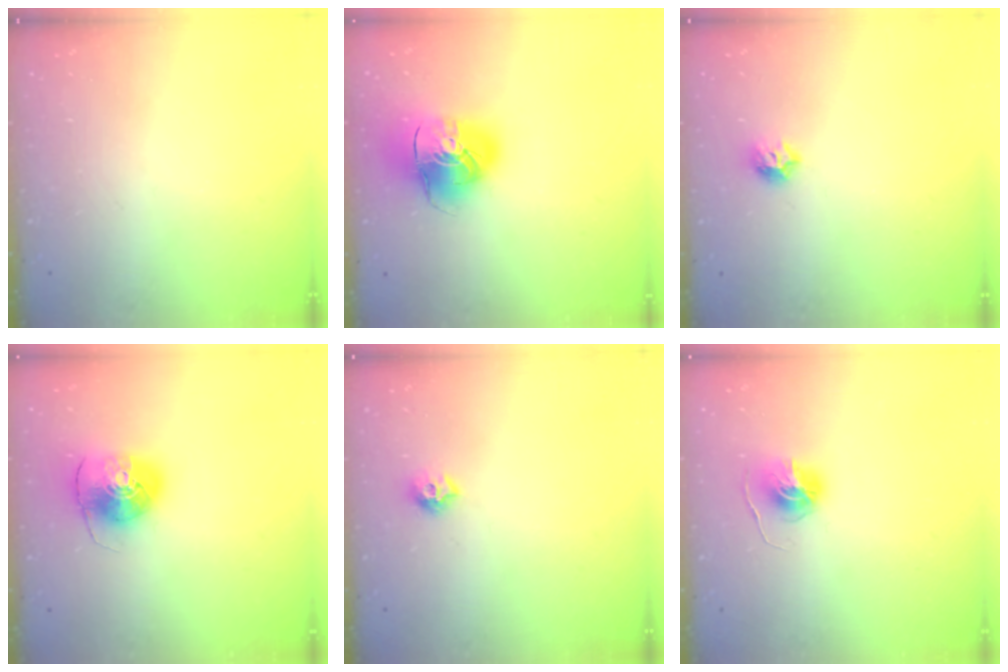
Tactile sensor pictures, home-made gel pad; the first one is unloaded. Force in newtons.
{"total": 13.4, "press": 13.3, "slide": 2.0}
{"total": 6.3, "press": 6.2, "slide": 0.9}
{"total": 8.6, "press": 8.5, "slide": 1.1}
{"total": 7.9, "press": 7.8, "slide": 0.7}
{"total": 6.0, "press": 6.0, "slide": 0.6}